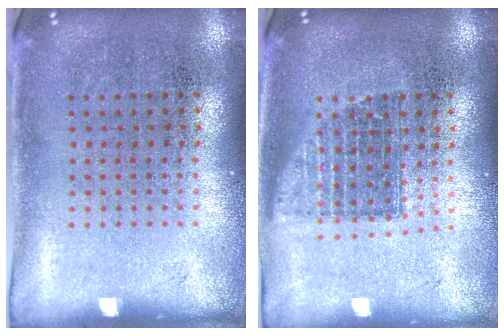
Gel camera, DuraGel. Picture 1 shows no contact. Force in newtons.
{"total": 1.5, "press": 1.2, "slide": 0.9}